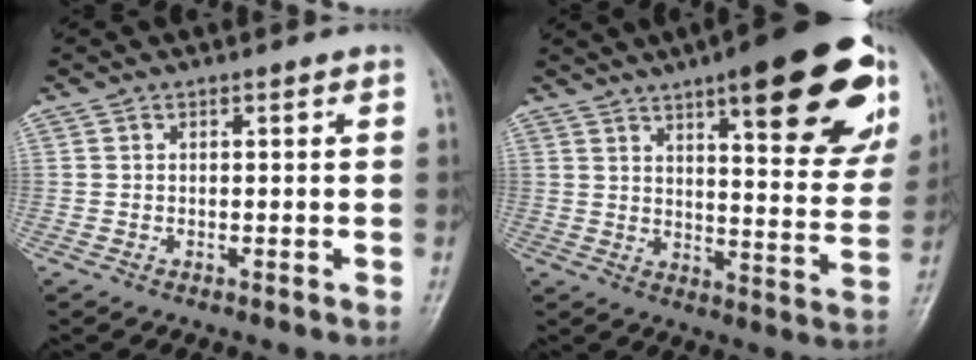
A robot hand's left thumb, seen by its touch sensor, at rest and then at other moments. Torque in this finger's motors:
{"motor_torque": [2.89, 2.12, 1.68, -1.09, 0.11]}